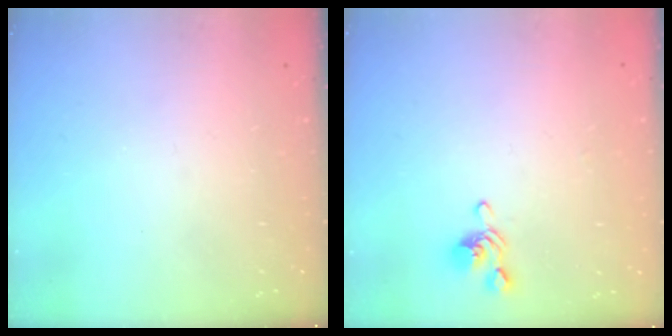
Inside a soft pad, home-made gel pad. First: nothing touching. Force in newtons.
{"total": 1.1, "press": 0.8, "slide": 0.7}